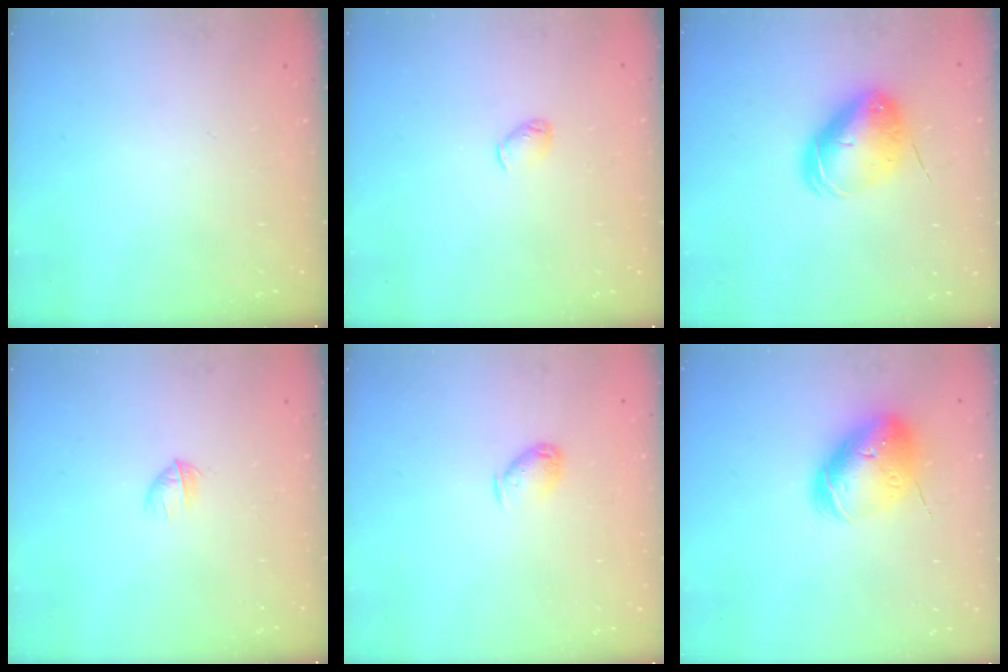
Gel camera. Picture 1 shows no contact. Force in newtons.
{"total": 2.9, "press": 2.9, "slide": 0.5}
{"total": 9.6, "press": 9.4, "slide": 2.0}
{"total": 2.8, "press": 2.6, "slide": 0.9}
{"total": 5.8, "press": 5.7, "slide": 1.0}
{"total": 15.1, "press": 14.9, "slide": 2.3}